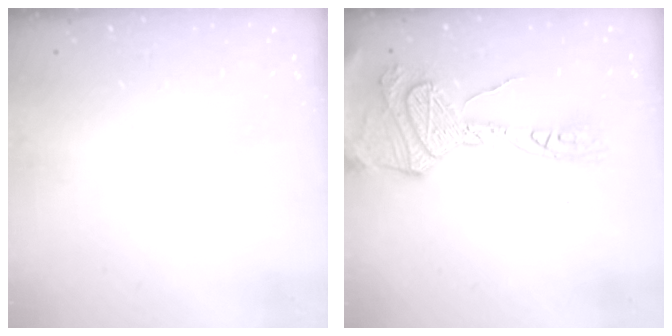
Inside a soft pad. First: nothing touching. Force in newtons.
{"total": 19.8, "press": 19.7, "slide": 1.9}